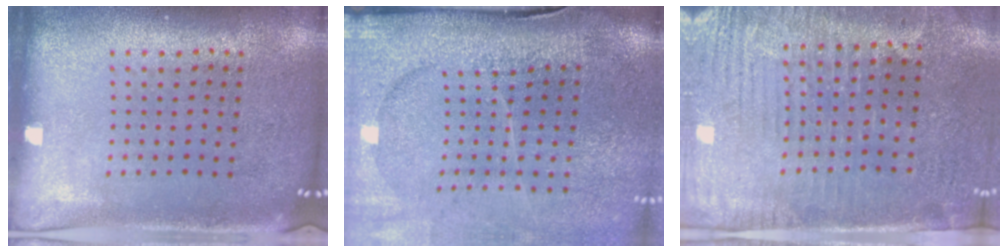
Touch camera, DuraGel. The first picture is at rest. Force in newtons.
{"total": 4.6, "press": 3.6, "slide": 2.8}
{"total": 3.1, "press": 2.8, "slide": 1.4}